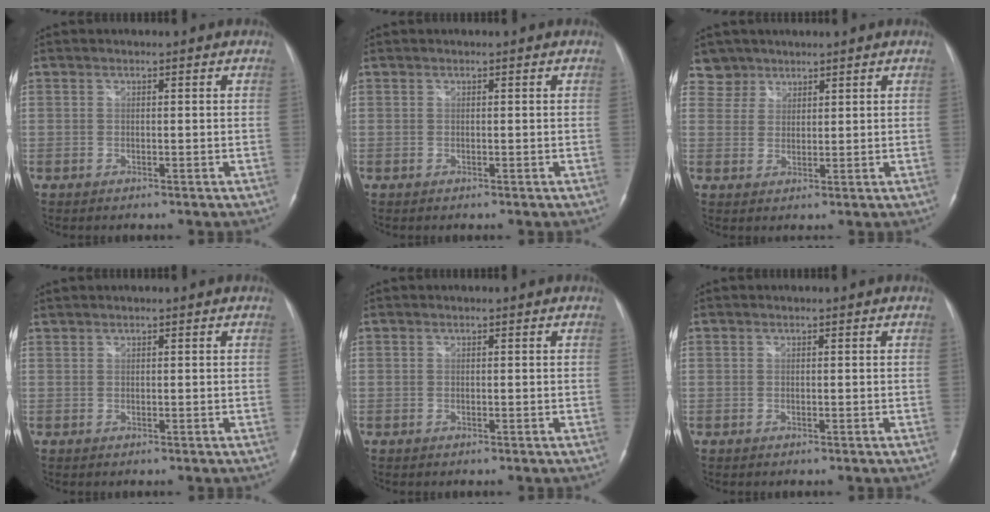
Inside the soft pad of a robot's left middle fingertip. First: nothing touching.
{"total": 0.0}
{"total": 3.6, "force": [2.8, 2.1, -0.8], "torque": [0.023, 0.005, 0.051]}
{"total": 0.6, "force": [0.6, 0.0, 0.1], "torque": [-0.009, 0.011, 0.019]}
{"total": 0.0}
{"total": 0.0}